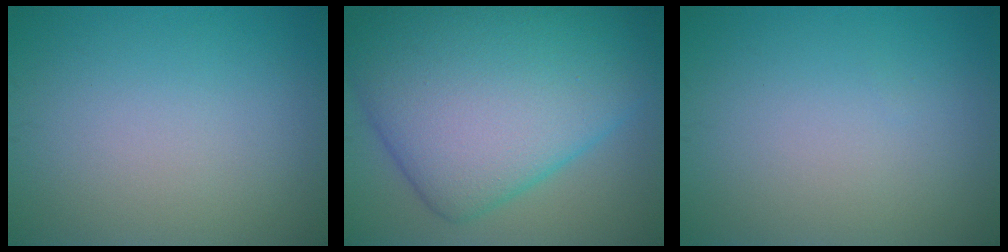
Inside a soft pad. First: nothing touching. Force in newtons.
{"total": 15.2, "press": 15.2, "slide": 0.1}
{"total": 0.0}